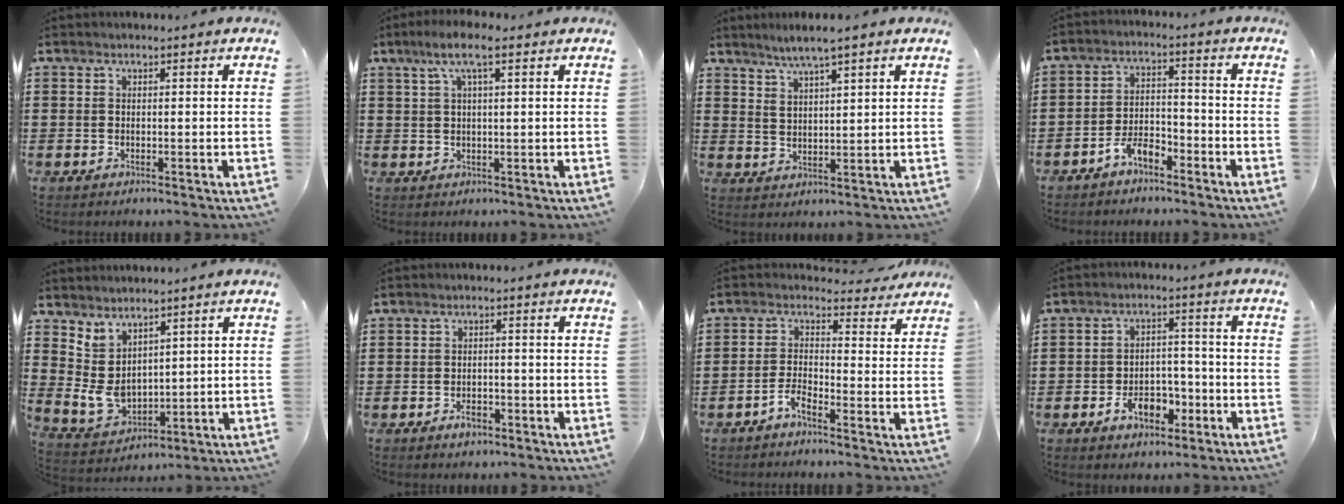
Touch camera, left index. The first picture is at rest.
{"total": 5.3, "force": [2.6, 1.0, 4.5], "torque": [-0.093, 0.009, 0.042]}
{"total": 4.0, "force": [3.1, 0.3, 2.4], "torque": [-0.054, -0.002, 0.054]}
{"total": 4.6, "force": [-3.6, 1.7, 2.2], "torque": [-0.045, 0.012, -0.071]}
{"total": 5.0, "force": [2.0, 3.8, 2.6], "torque": [-0.072, -0.004, 0.040]}
{"total": 2.4, "force": [-1.5, 1.2, 1.3], "torque": [-0.025, 0.001, -0.030]}
{"total": 2.3, "force": [-0.6, 1.2, 1.8], "torque": [-0.039, 0.003, -0.015]}
{"total": 6.8, "force": [-3.3, 4.1, 4.3], "torque": [-0.075, 0.010, -0.063]}